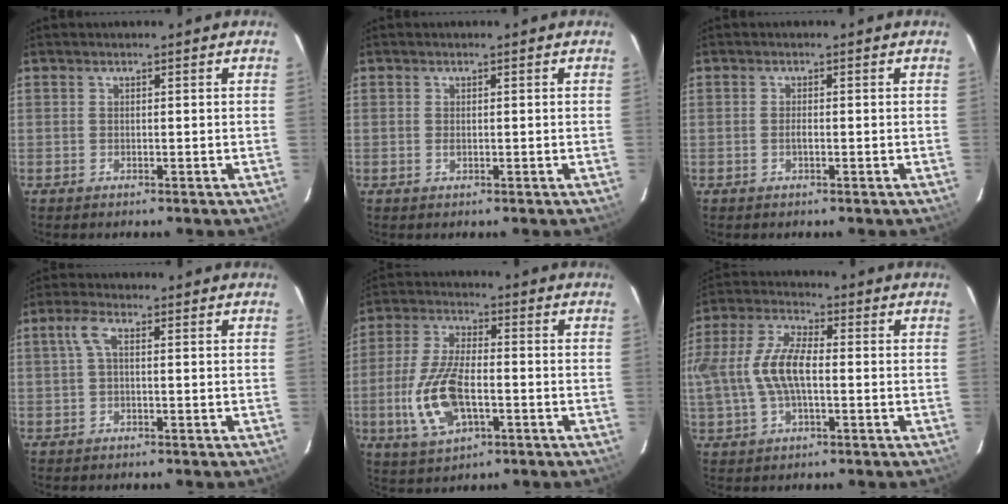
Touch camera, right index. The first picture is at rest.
{"total": 0.8, "force": [0.0, 0.5, 0.6], "torque": [-0.013, 0.000, 0.000]}
{"total": 0.9, "force": [-0.3, 0.3, 0.8], "torque": [-0.016, -0.001, -0.006]}
{"total": 3.2, "force": [0.4, 1.1, 3.0], "torque": [-0.066, 0.010, 0.010]}
{"total": 13.2, "force": [-3.4, 6.0, 11.3], "torque": [-0.245, -0.003, -0.059]}
{"total": 12.4, "force": [-0.8, 5.6, 11.0], "torque": [-0.236, 0.010, -0.014]}